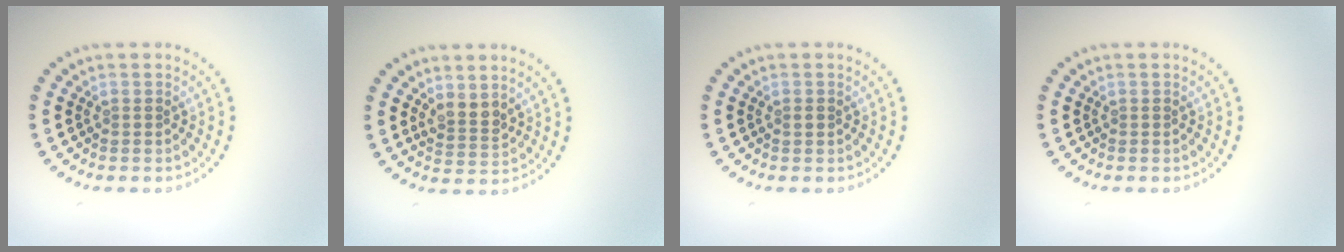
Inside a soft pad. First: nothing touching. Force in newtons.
{"total": 2.0, "press": 1.7, "slide": 1.1}
{"total": 0.6, "press": 0.6, "slide": 0.1}
{"total": 0.0}